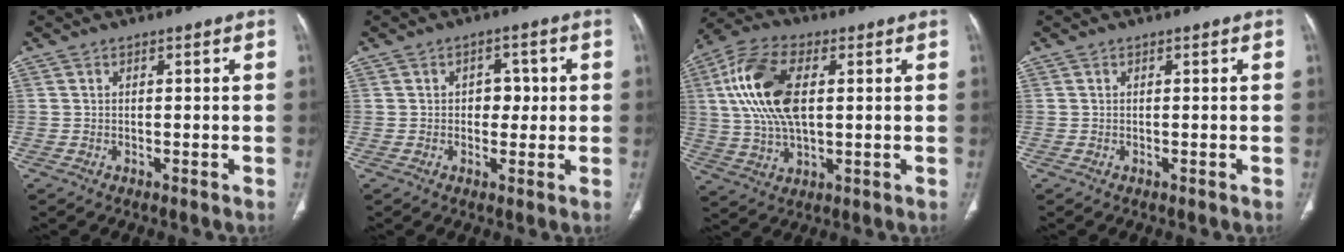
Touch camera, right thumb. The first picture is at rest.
{"total": 4.2, "force": [0.4, 3.1, 2.8], "torque": [-0.011, 0.005, 0.002]}
{"total": 16.0, "force": [3.1, 8.3, 13.3], "torque": [-0.278, 0.011, 0.057]}
{"total": 0.0}